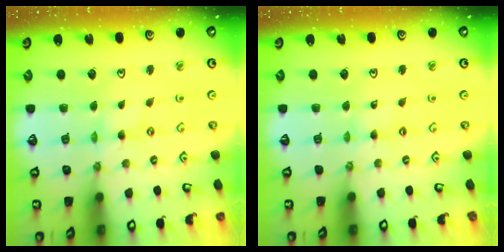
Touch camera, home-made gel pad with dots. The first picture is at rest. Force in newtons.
{"total": 1.0, "press": 1.0, "slide": 0.2}